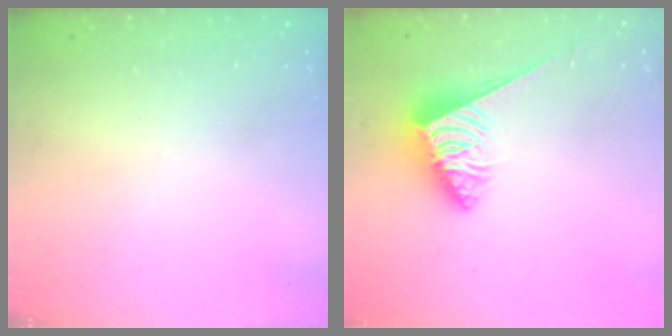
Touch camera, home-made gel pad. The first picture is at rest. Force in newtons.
{"total": 3.4, "press": 3.4, "slide": 0.3}